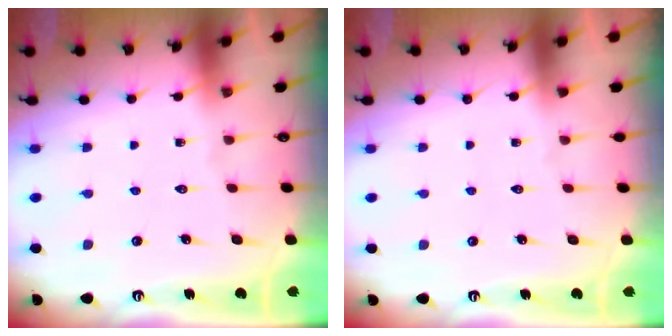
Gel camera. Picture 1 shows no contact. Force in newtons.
{"total": 0.0}